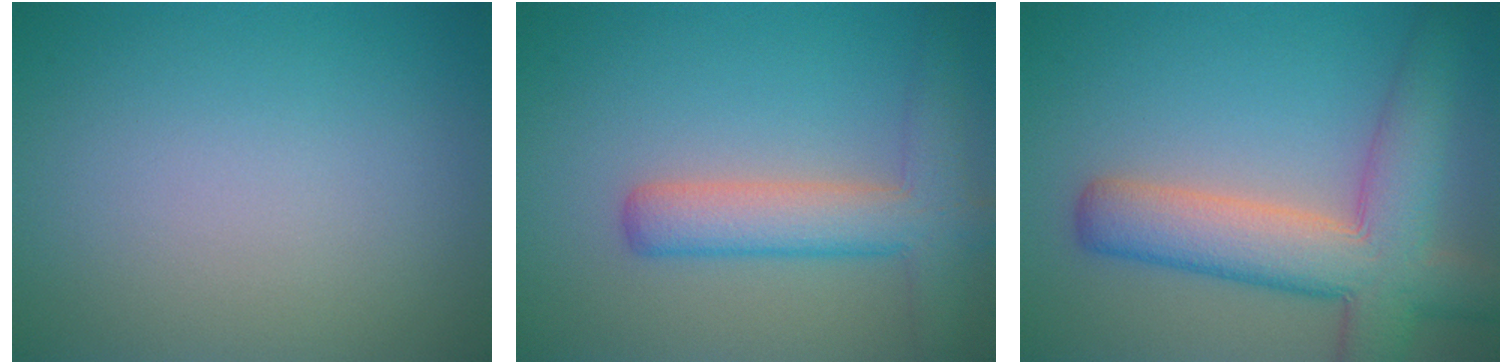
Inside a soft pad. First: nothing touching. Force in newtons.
{"total": 5.2, "press": 5.2, "slide": 0.2}
{"total": 8.3, "press": 8.3, "slide": 0.6}